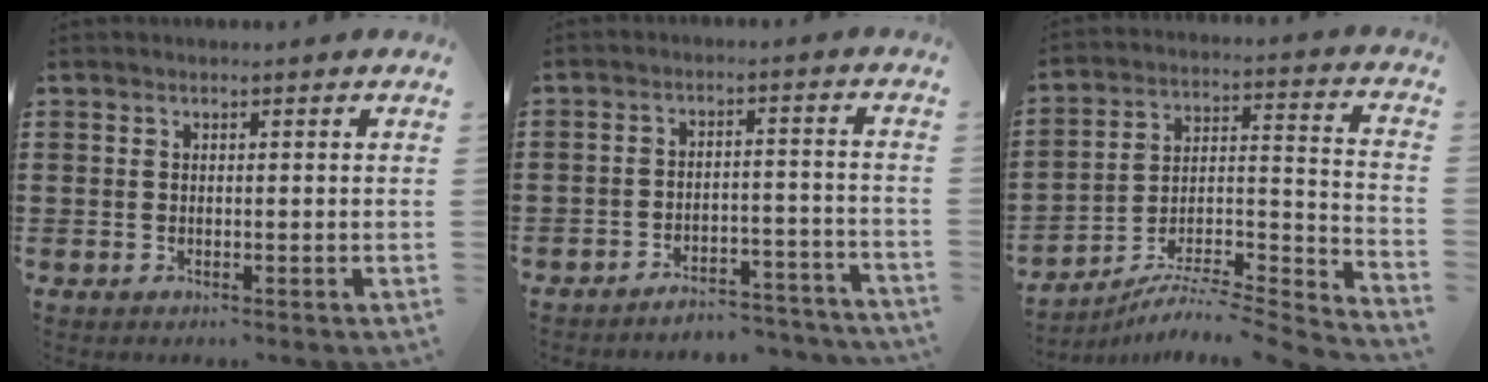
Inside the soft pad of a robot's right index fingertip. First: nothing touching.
{"total": 4.5, "force": [-4.4, 0.6, 0.5], "torque": [-0.013, 0.009, -0.091]}
{"total": 5.8, "force": [-5.2, 0.6, 2.6], "torque": [-0.041, -0.010, -0.106]}